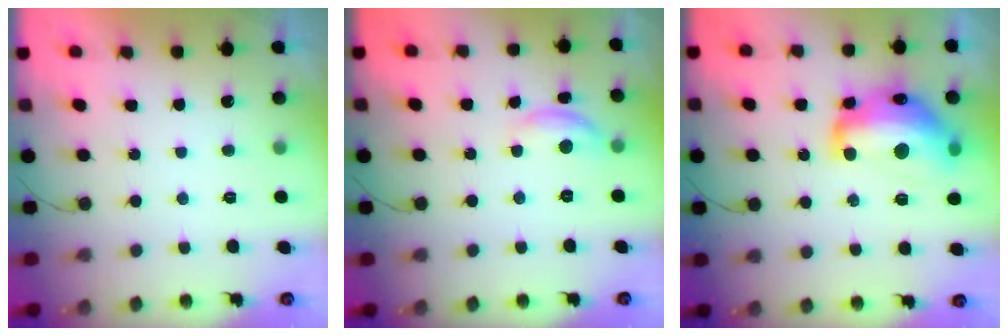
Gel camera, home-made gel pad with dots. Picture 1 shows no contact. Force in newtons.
{"total": 7.9, "press": 7.9, "slide": 0.3}
{"total": 18.7, "press": 18.6, "slide": 1.7}